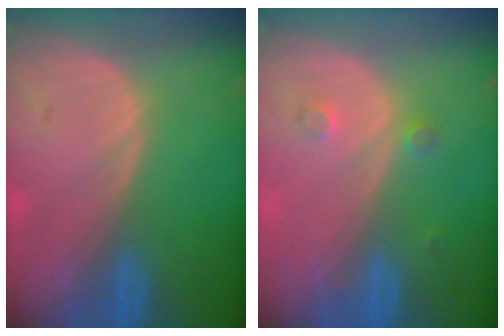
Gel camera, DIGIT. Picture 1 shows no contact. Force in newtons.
{"total": 1.9, "press": 1.6, "slide": 1.0}